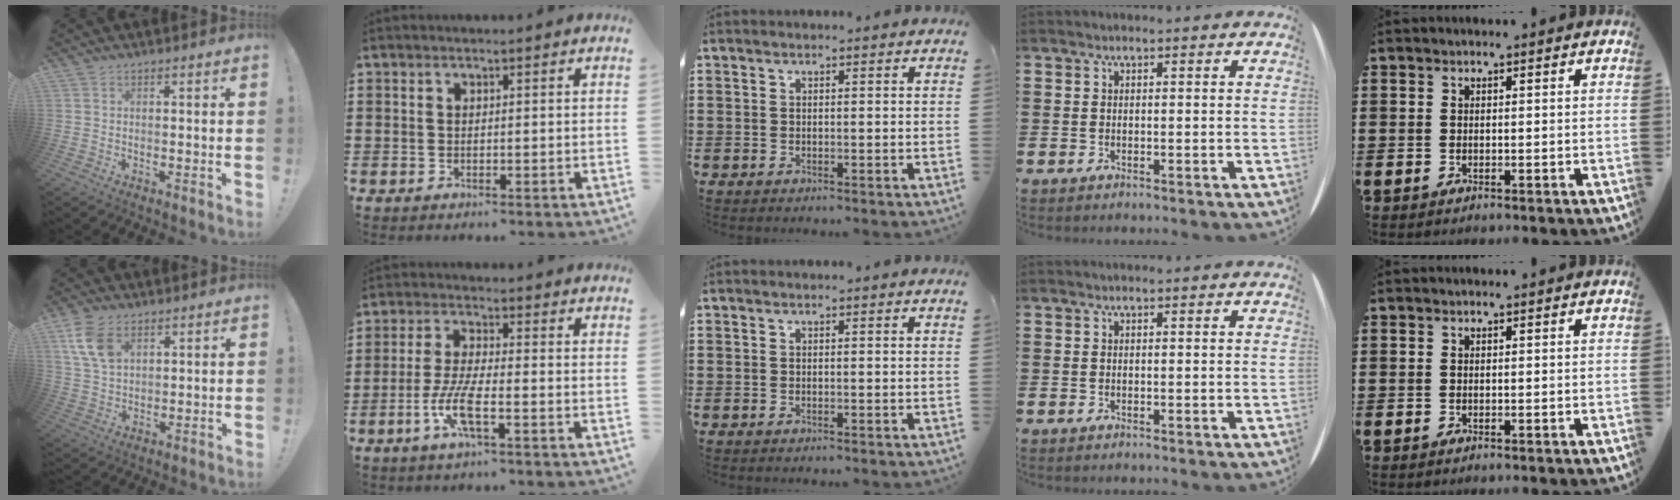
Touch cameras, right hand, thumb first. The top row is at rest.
{"thumb": {"total": 9.4, "force": [4.6, 5.7, 6.0], "torque": [-0.116, -0.007, 0.091]}, "index": {"total": 6.8, "force": [-2.8, 1.6, 6.0], "torque": [-0.140, -0.015, -0.059]}}